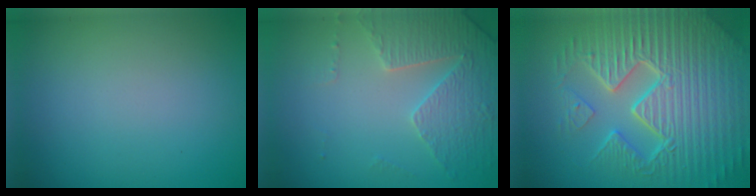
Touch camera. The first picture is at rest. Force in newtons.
{"total": 4.6, "press": 3.6, "slide": 2.9}
{"total": 11.0, "press": 7.1, "slide": 8.4}